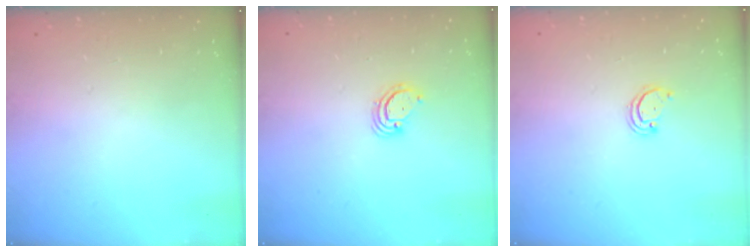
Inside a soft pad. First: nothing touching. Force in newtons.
{"total": 2.9, "press": 2.9, "slide": 0.2}
{"total": 2.2, "press": 2.2, "slide": 0.2}